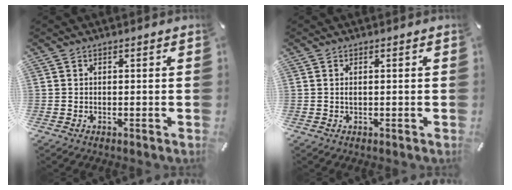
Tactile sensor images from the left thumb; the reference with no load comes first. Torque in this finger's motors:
{"motor_torque": [-0.06, 0.01, 0.14, 0.28, -0.02]}